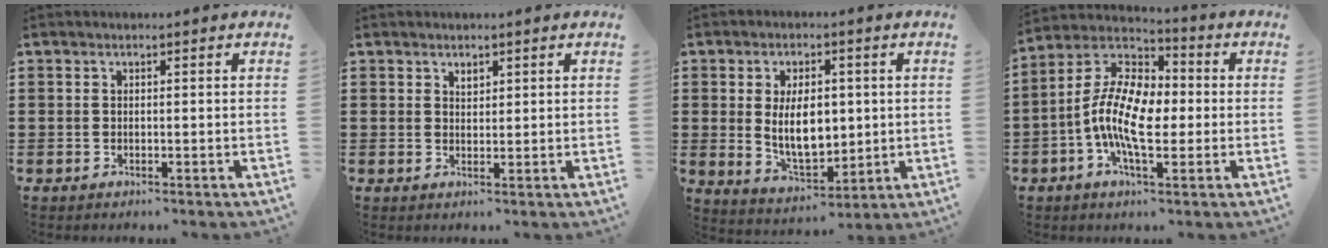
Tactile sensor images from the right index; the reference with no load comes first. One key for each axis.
{"total": 1.4, "fx": 1.0, "fy": 0.8, "fz": 0.6, "tx": -0.013, "ty": 0.003, "tz": 0.019}
{"total": 9.3, "fx": 1.0, "fy": 5.4, "fz": 7.6, "tx": -0.127, "ty": -0.001, "tz": 0.012}
{"total": 12.4, "fx": -2.1, "fy": 5.8, "fz": 10.7, "tx": -0.241, "ty": -0.004, "tz": -0.044}